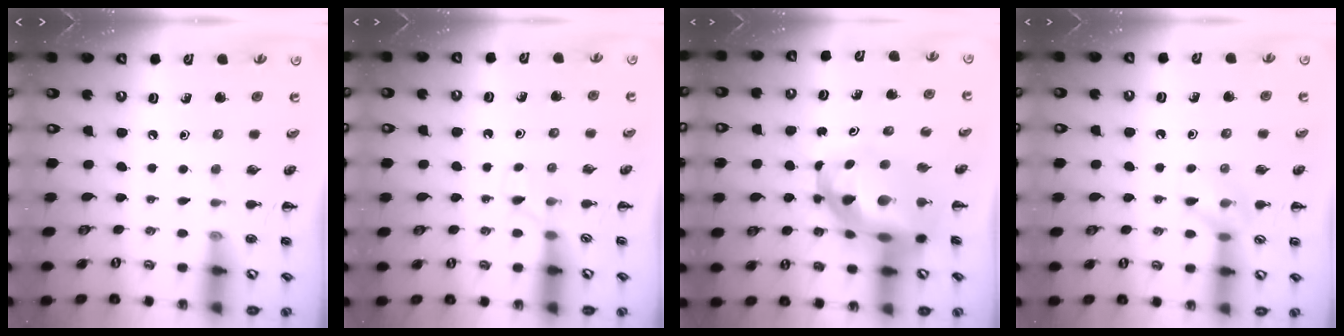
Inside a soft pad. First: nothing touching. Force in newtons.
{"total": 2.5, "press": 2.3, "slide": 1.0}
{"total": 12.4, "press": 11.9, "slide": 3.4}
{"total": 8.6, "press": 8.5, "slide": 1.3}